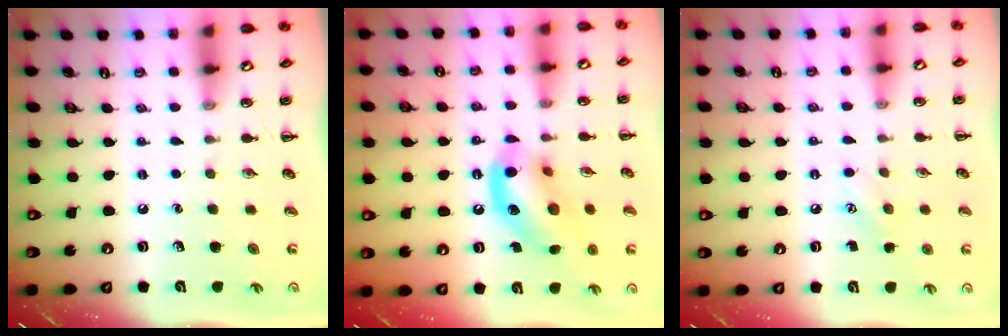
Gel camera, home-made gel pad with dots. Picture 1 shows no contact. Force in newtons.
{"total": 13.9, "press": 13.7, "slide": 2.5}
{"total": 5.7, "press": 5.6, "slide": 1.2}